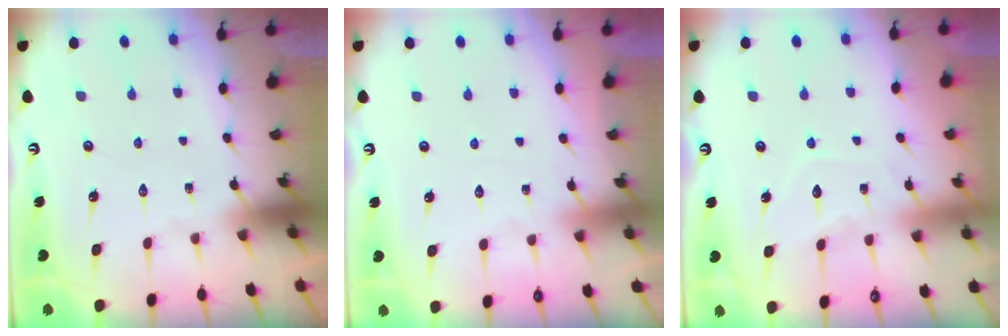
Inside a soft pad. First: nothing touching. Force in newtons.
{"total": 3.3, "press": 3.2, "slide": 0.4}
{"total": 6.6, "press": 6.6, "slide": 0.7}